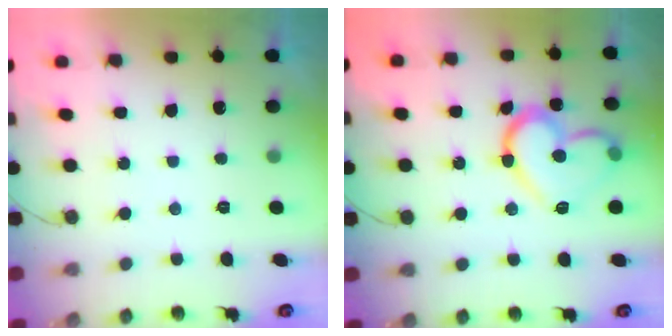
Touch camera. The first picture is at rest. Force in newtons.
{"total": 15.8, "press": 15.8, "slide": 0.8}